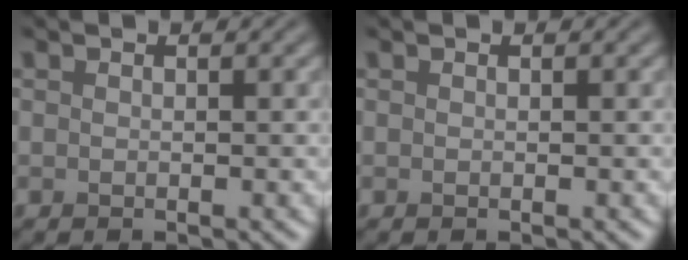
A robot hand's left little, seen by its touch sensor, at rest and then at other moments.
{"total": 0.0}